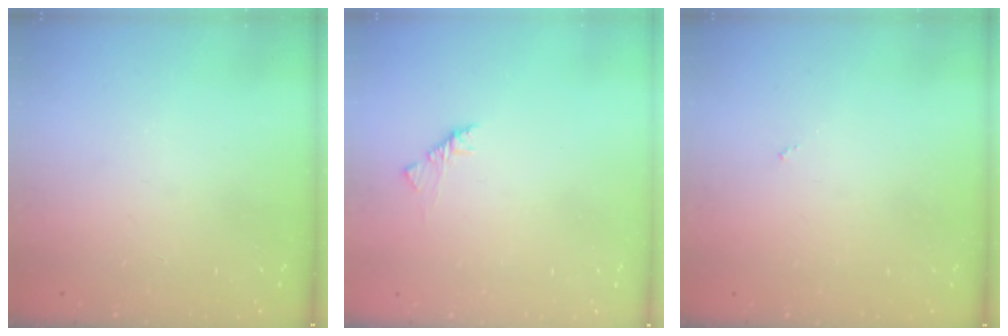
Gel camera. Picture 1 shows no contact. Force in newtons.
{"total": 1.7, "press": 1.6, "slide": 0.5}
{"total": 0.0}